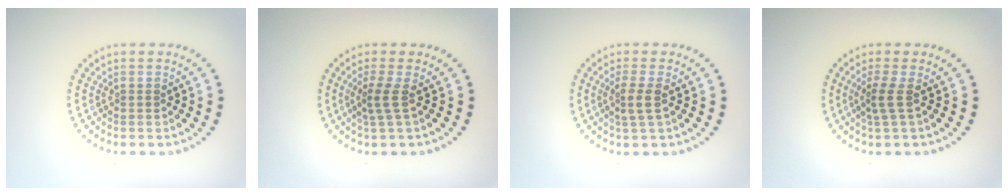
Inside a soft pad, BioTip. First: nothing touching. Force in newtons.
{"total": 1.9, "press": 1.2, "slide": 1.4}
{"total": 1.8, "press": 1.4, "slide": 1.1}
{"total": 1.9, "press": 1.3, "slide": 1.4}